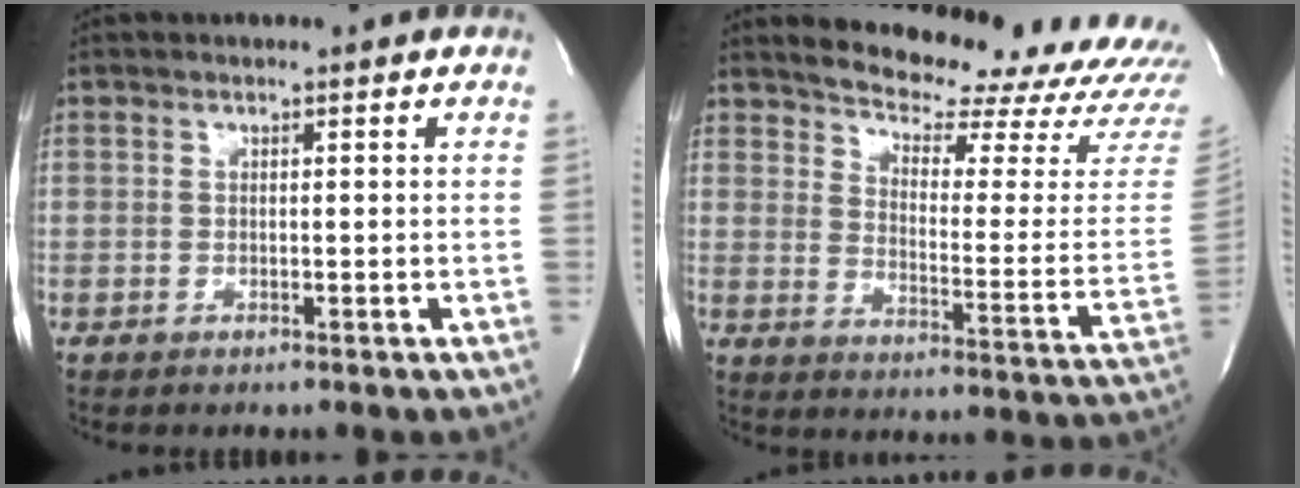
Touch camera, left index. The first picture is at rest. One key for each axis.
{"total": 23.6, "fx": 22.0, "fy": 3.9, "fz": 7.6, "tx": -0.109, "ty": -0.110, "tz": 0.259}